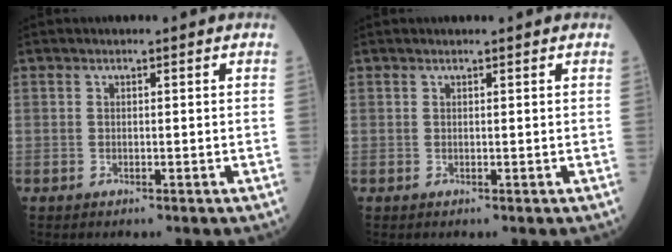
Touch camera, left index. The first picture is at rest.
{"total": 0.9, "force": [0.8, 0.0, 0.3], "torque": [-0.007, 0.008, 0.014]}